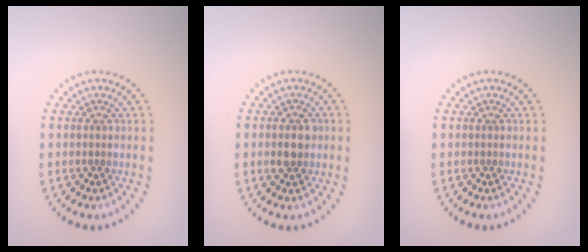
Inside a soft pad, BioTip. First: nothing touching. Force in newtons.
{"total": 2.6, "press": 2.6, "slide": 0.1}
{"total": 0.0}